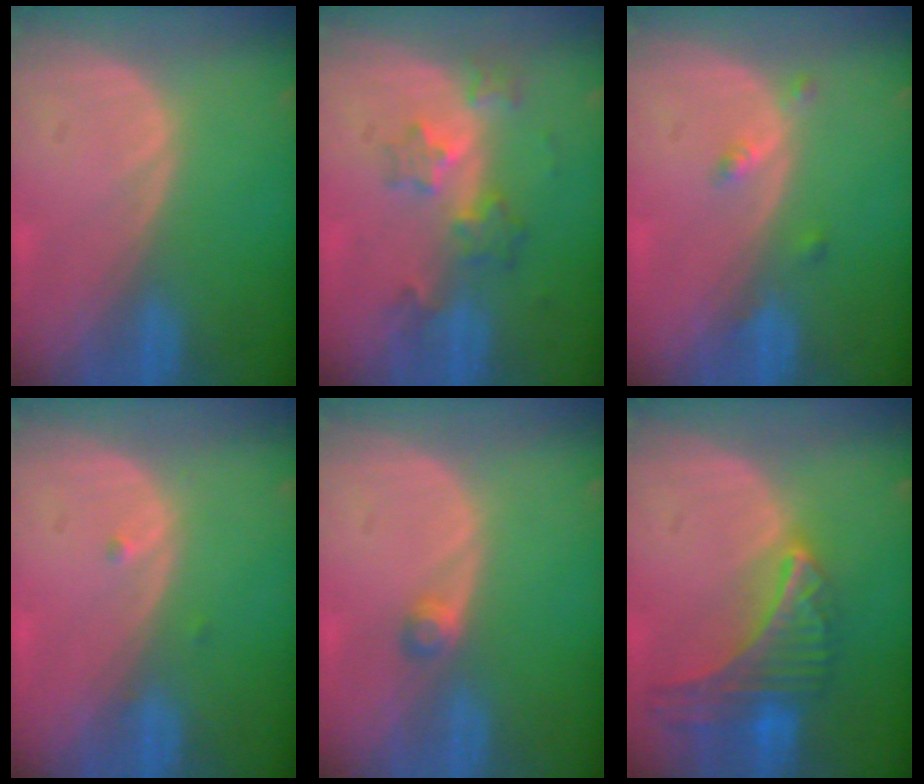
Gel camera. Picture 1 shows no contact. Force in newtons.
{"total": 6.0, "press": 5.4, "slide": 2.7}
{"total": 2.2, "press": 1.8, "slide": 1.3}
{"total": 0.9, "press": 0.7, "slide": 0.5}
{"total": 1.8, "press": 1.6, "slide": 0.8}
{"total": 9.1, "press": 8.0, "slide": 4.4}